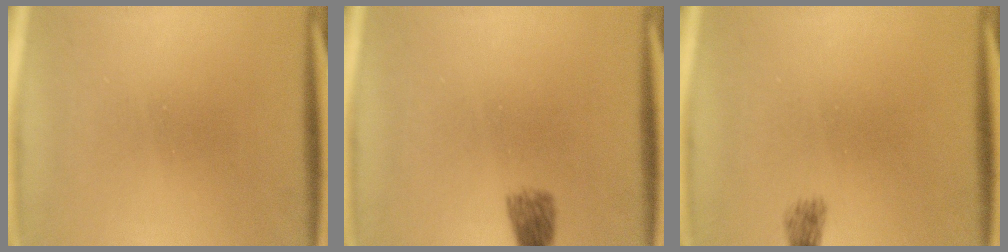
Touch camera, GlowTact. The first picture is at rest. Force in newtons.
{"total": 2.6}
{"total": 3.0}